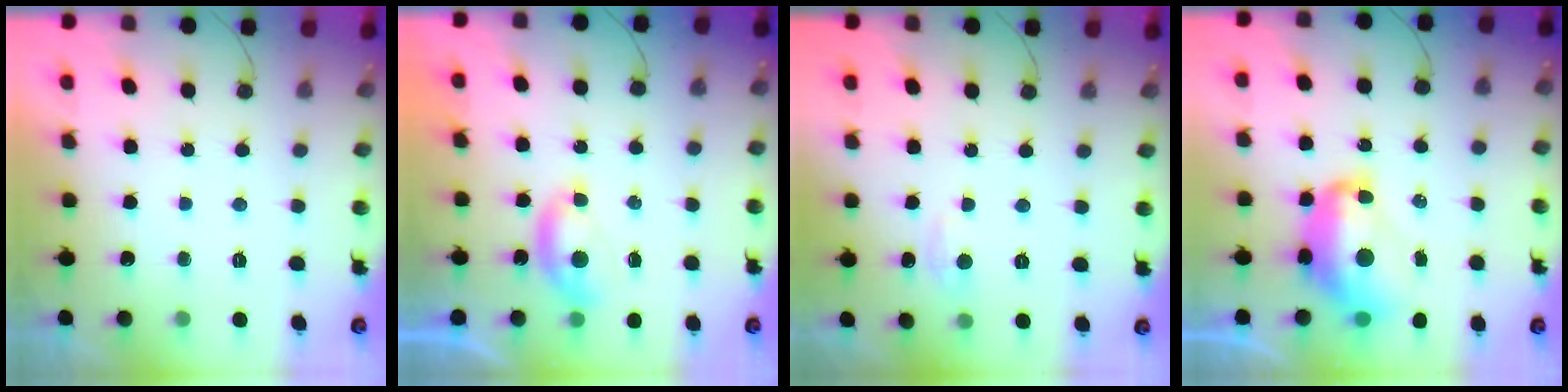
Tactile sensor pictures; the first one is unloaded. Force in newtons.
{"total": 4.5, "press": 4.5, "slide": 0.6}
{"total": 2.9, "press": 2.9, "slide": 0.4}
{"total": 14.1, "press": 14.1, "slide": 1.1}